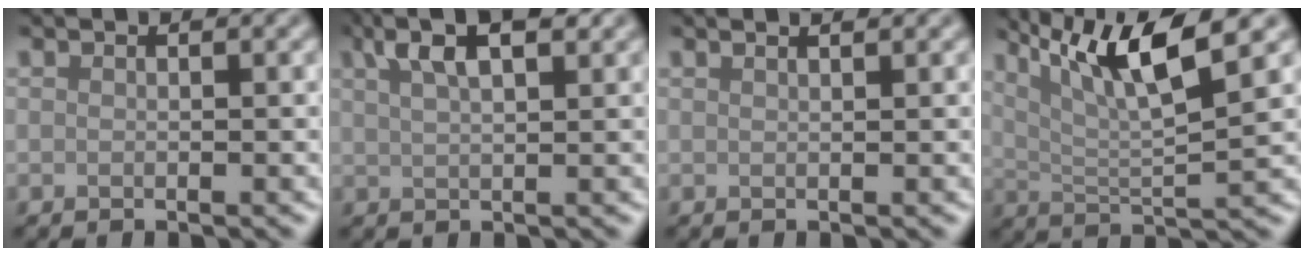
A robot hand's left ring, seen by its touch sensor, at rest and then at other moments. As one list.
[{"total": 5.3, "force": [3.2, 1.6, 3.9], "torque": [-0.069, 0.017, 0.053]}, {"total": 2.2, "force": [1.5, 1.0, 1.3], "torque": [0.000, 0.004, -0.010]}, {"total": 8.2, "force": [4.2, 1.7, 6.9], "torque": [-0.117, 0.006, 0.079]}]